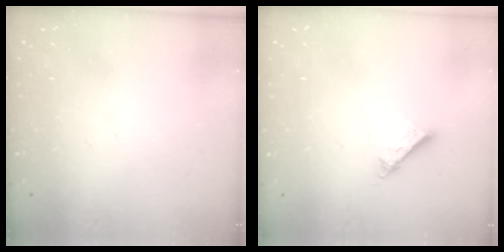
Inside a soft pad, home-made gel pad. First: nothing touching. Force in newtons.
{"total": 4.3, "press": 4.3, "slide": 0.3}